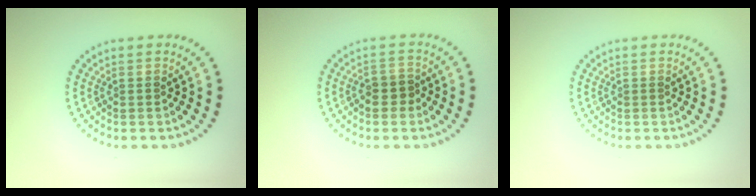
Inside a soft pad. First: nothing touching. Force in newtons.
{"total": 2.0, "press": 1.8, "slide": 0.8}
{"total": 0.0}